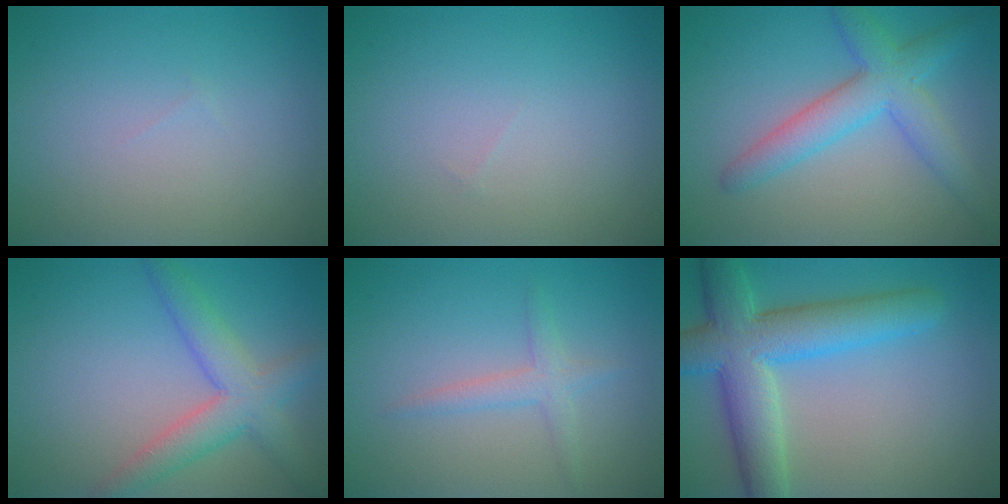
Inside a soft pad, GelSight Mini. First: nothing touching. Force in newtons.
{"total": 0.0}
{"total": 4.9, "press": 4.9, "slide": 0.3}
{"total": 4.7, "press": 4.7, "slide": 0.3}
{"total": 2.0, "press": 2.0, "slide": 0.1}
{"total": 8.1, "press": 8.1, "slide": 0.4}